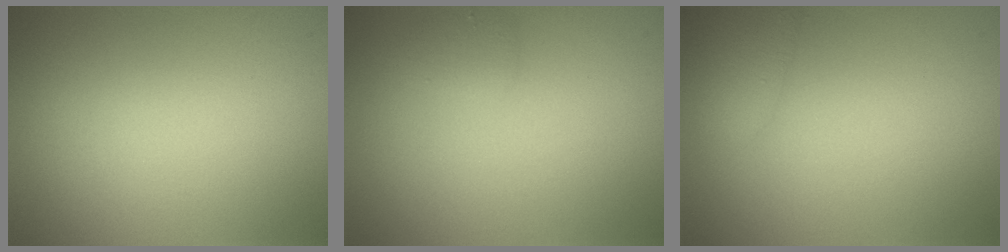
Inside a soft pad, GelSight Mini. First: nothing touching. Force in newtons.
{"total": 1.1, "press": 1.1, "slide": 0.1}
{"total": 2.3, "press": 2.2, "slide": 0.2}